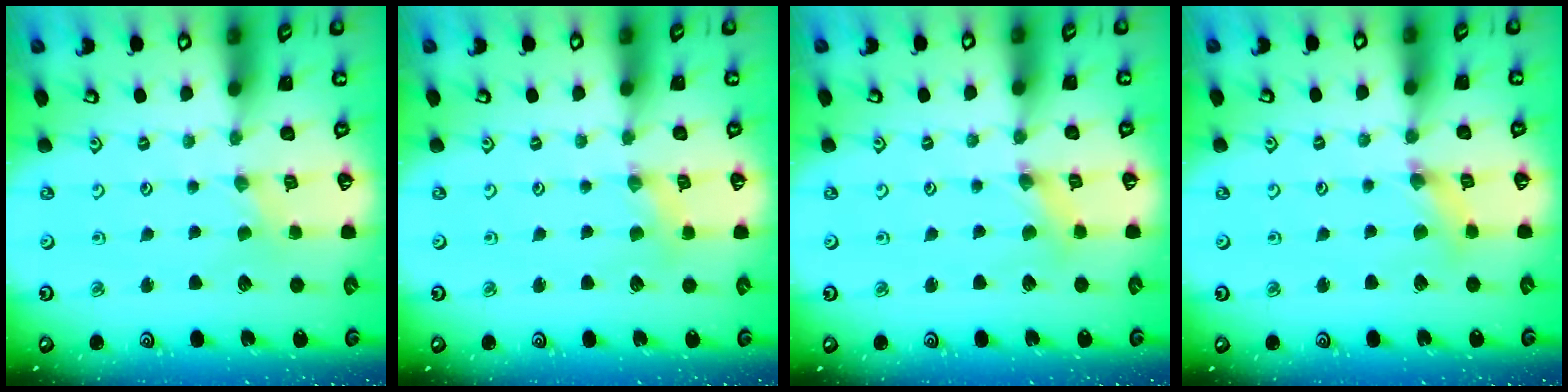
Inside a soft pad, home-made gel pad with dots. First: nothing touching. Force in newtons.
{"total": 2.4, "press": 2.4, "slide": 0.4}
{"total": 1.2, "press": 1.2, "slide": 0.3}
{"total": 3.2, "press": 3.2, "slide": 0.4}